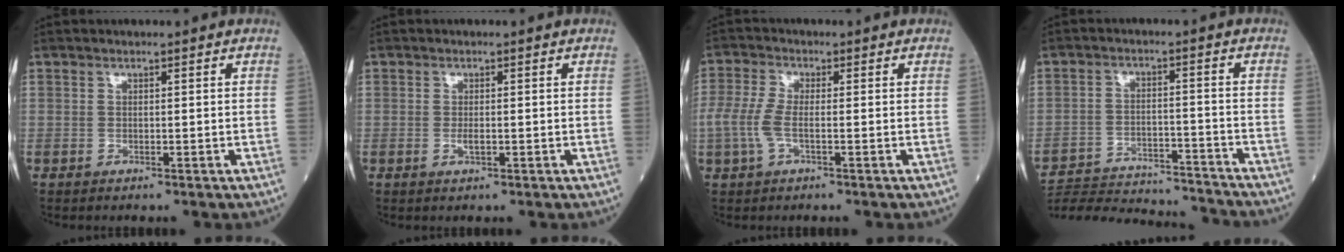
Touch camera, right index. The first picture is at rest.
{"total": 1.3, "force": [-0.3, 0.4, 1.2], "torque": [-0.021, 0.000, -0.006]}
{"total": 4.4, "force": [-1.1, 1.3, 4.0], "torque": [-0.112, 0.001, -0.027]}
{"total": 19.6, "force": [-19.0, 0.9, 5.0], "torque": [-0.111, -0.016, -0.277]}